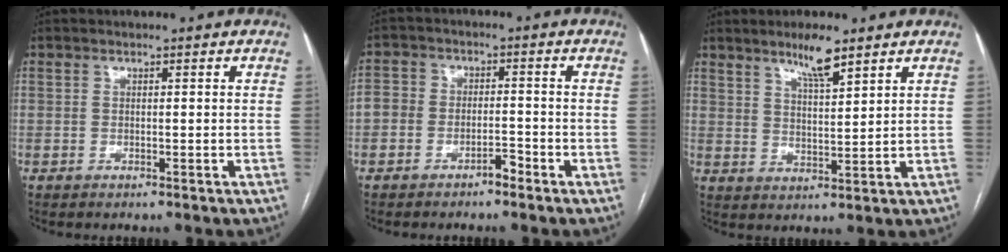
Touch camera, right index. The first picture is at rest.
{"total": 4.5, "force": [-2.8, 2.7, 2.3], "torque": [-0.036, 0.019, -0.052]}
{"total": 5.8, "force": [4.4, 0.7, 3.7], "torque": [-0.064, -0.006, 0.076]}